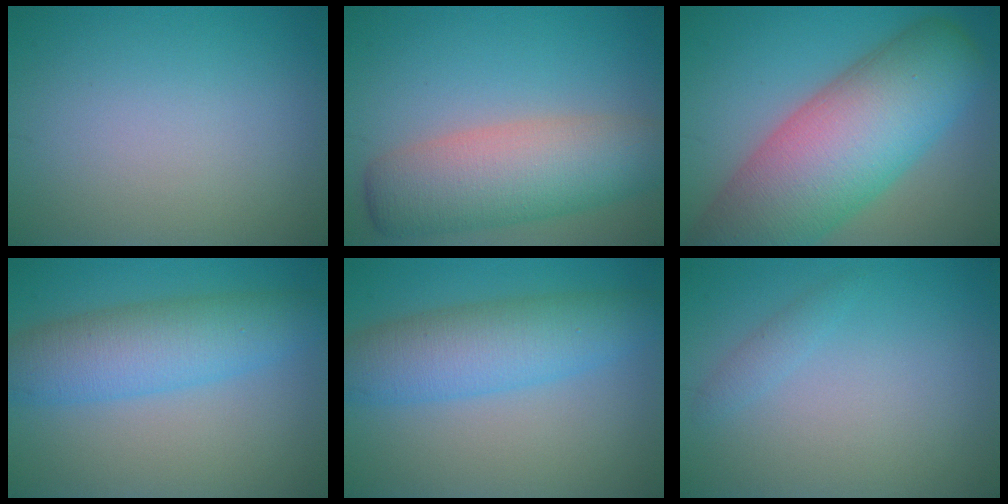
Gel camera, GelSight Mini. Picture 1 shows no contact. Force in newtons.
{"total": 8.3, "press": 8.3, "slide": 0.2}
{"total": 13.9, "press": 13.9, "slide": 0.7}
{"total": 6.6, "press": 6.6, "slide": 0.0}
{"total": 6.6, "press": 6.6, "slide": 0.0}
{"total": 1.0, "press": 1.0, "slide": 0.1}